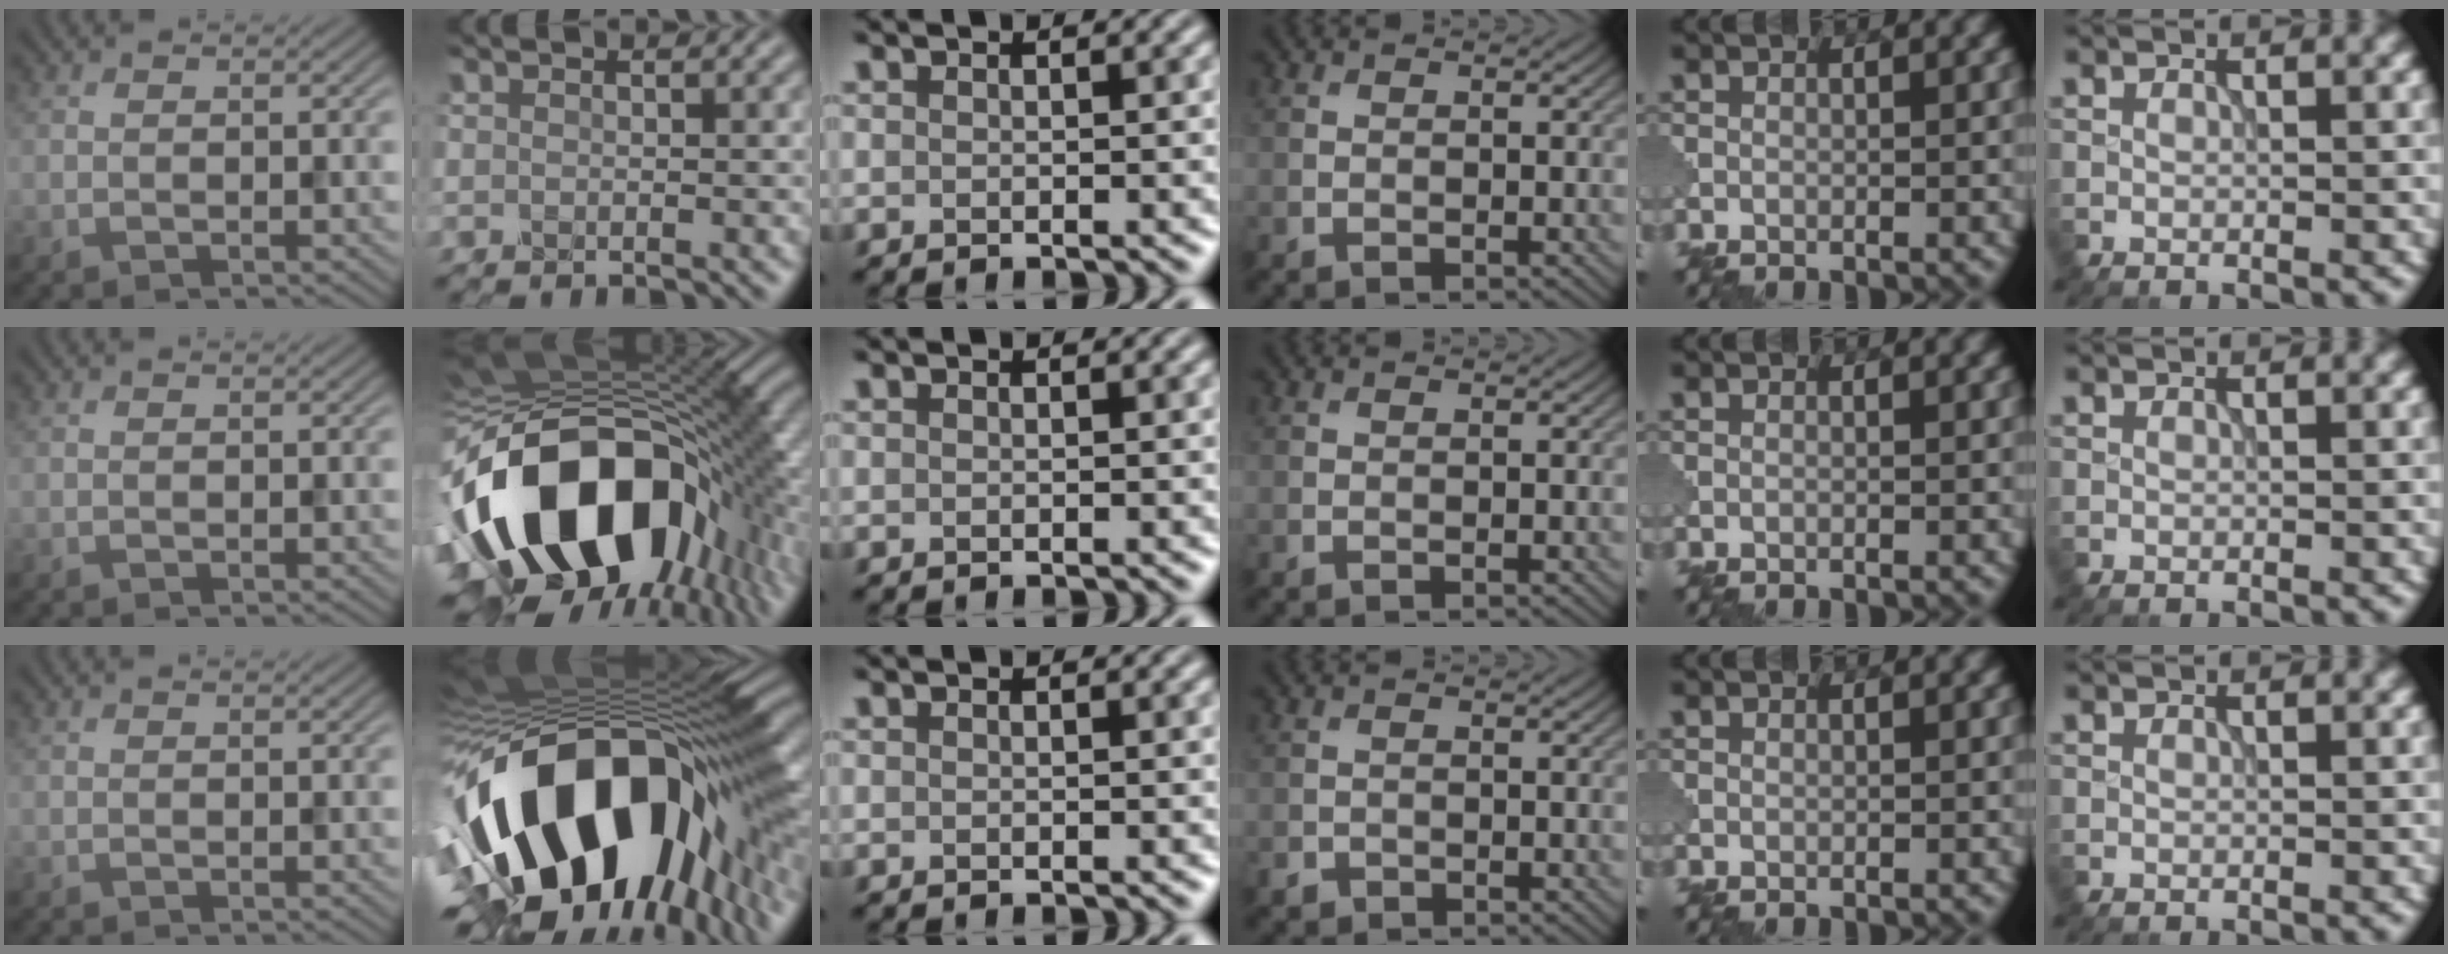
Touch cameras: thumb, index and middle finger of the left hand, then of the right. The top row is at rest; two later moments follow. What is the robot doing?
{"motion": "assemble", "object": "puzzle pieces"}